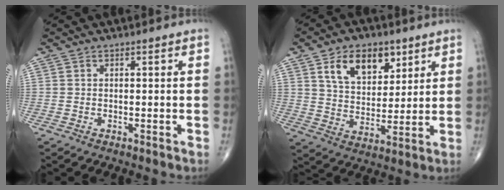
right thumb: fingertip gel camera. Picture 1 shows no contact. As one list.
[{"total": 12.1, "force": [6.0, 7.5, 7.4], "torque": [-0.090, -0.028, 0.108]}]